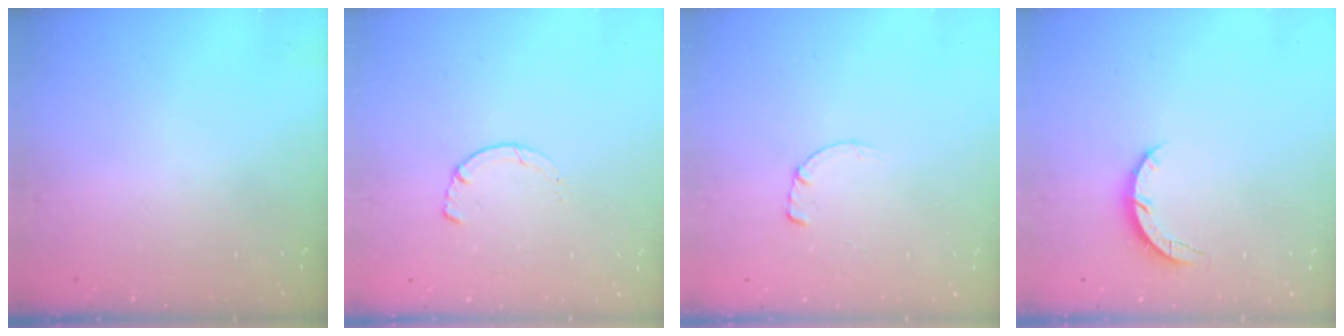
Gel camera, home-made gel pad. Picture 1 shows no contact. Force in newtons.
{"total": 1.4, "press": 1.4, "slide": 0.3}
{"total": 0.7, "press": 0.6, "slide": 0.2}
{"total": 3.9, "press": 3.8, "slide": 0.5}